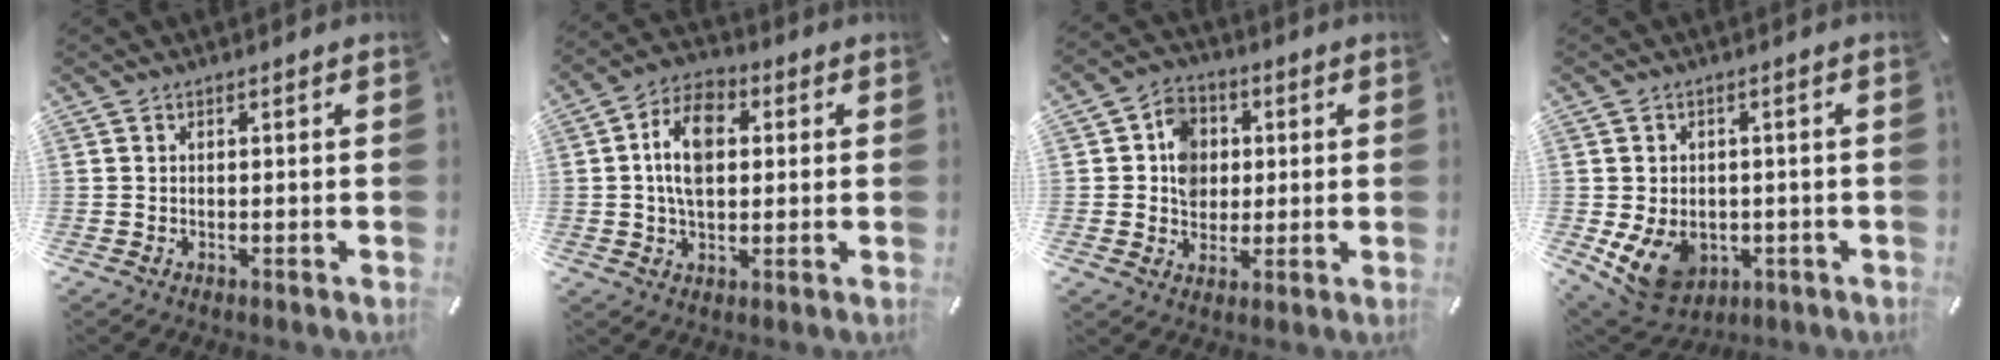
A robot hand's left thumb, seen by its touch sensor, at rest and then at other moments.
{"total": 11.0, "force": [1.6, 7.2, 8.1], "torque": [-0.150, 0.005, 0.025]}
{"total": 8.0, "force": [0.6, 7.3, 3.3], "torque": [-0.047, 0.009, 0.010]}
{"total": 8.5, "force": [-2.6, 7.3, 3.4], "torque": [-0.085, 0.008, -0.047]}